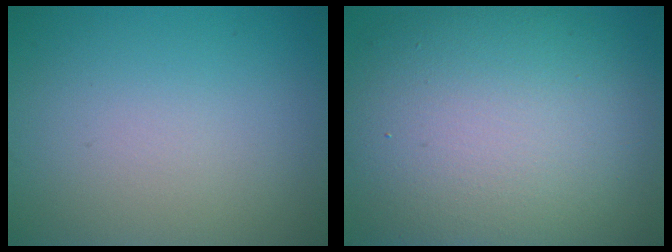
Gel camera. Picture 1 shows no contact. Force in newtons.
{"total": 13.8, "press": 13.8, "slide": 1.1}